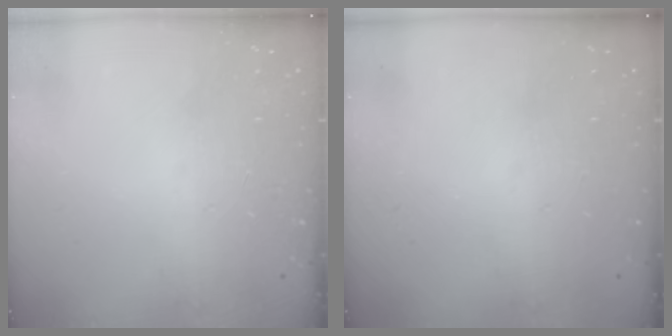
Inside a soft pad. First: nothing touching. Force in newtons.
{"total": 0.0}